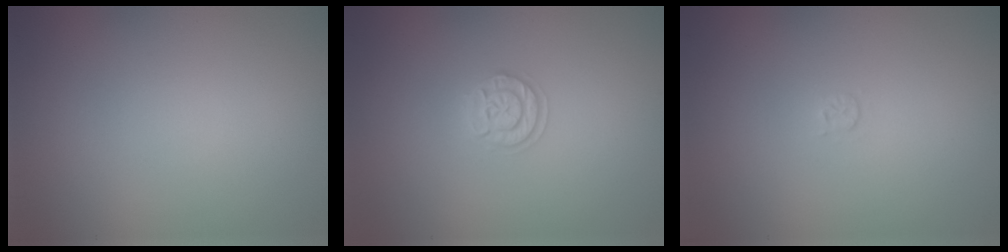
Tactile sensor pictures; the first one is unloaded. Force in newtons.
{"total": 1.7, "press": 1.7, "slide": 0.2}
{"total": 0.7, "press": 0.7, "slide": 0.1}